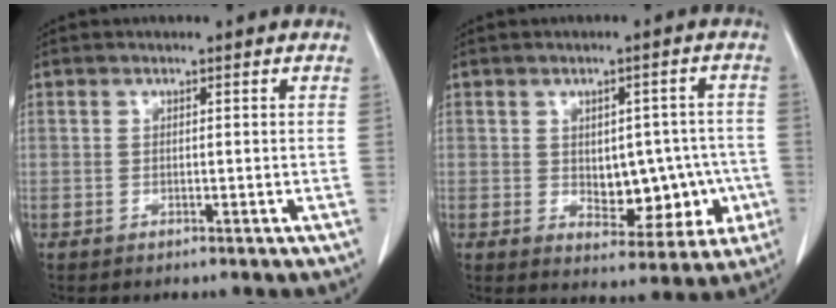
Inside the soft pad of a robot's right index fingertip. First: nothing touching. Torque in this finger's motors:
{"motor_torque": [0.24, -0.07, 0.21, 0.02]}